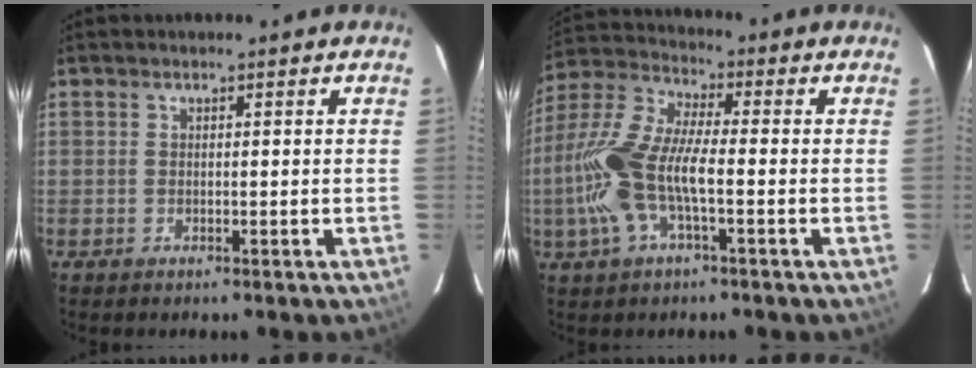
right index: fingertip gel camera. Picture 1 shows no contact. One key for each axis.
{"total": 13.9, "fx": -2.9, "fy": 4.4, "fz": 12.9, "tx": -0.281, "ty": 0.003, "tz": -0.060}